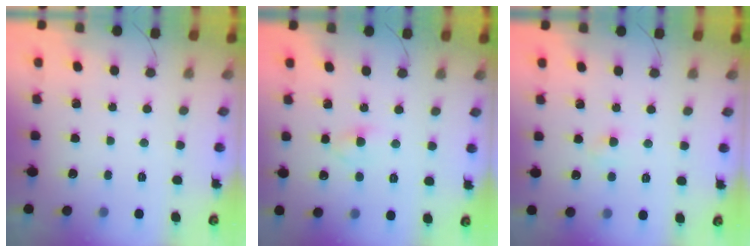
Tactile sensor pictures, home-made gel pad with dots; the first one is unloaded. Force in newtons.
{"total": 3.3, "press": 3.0, "slide": 1.3}
{"total": 2.8, "press": 2.6, "slide": 0.9}